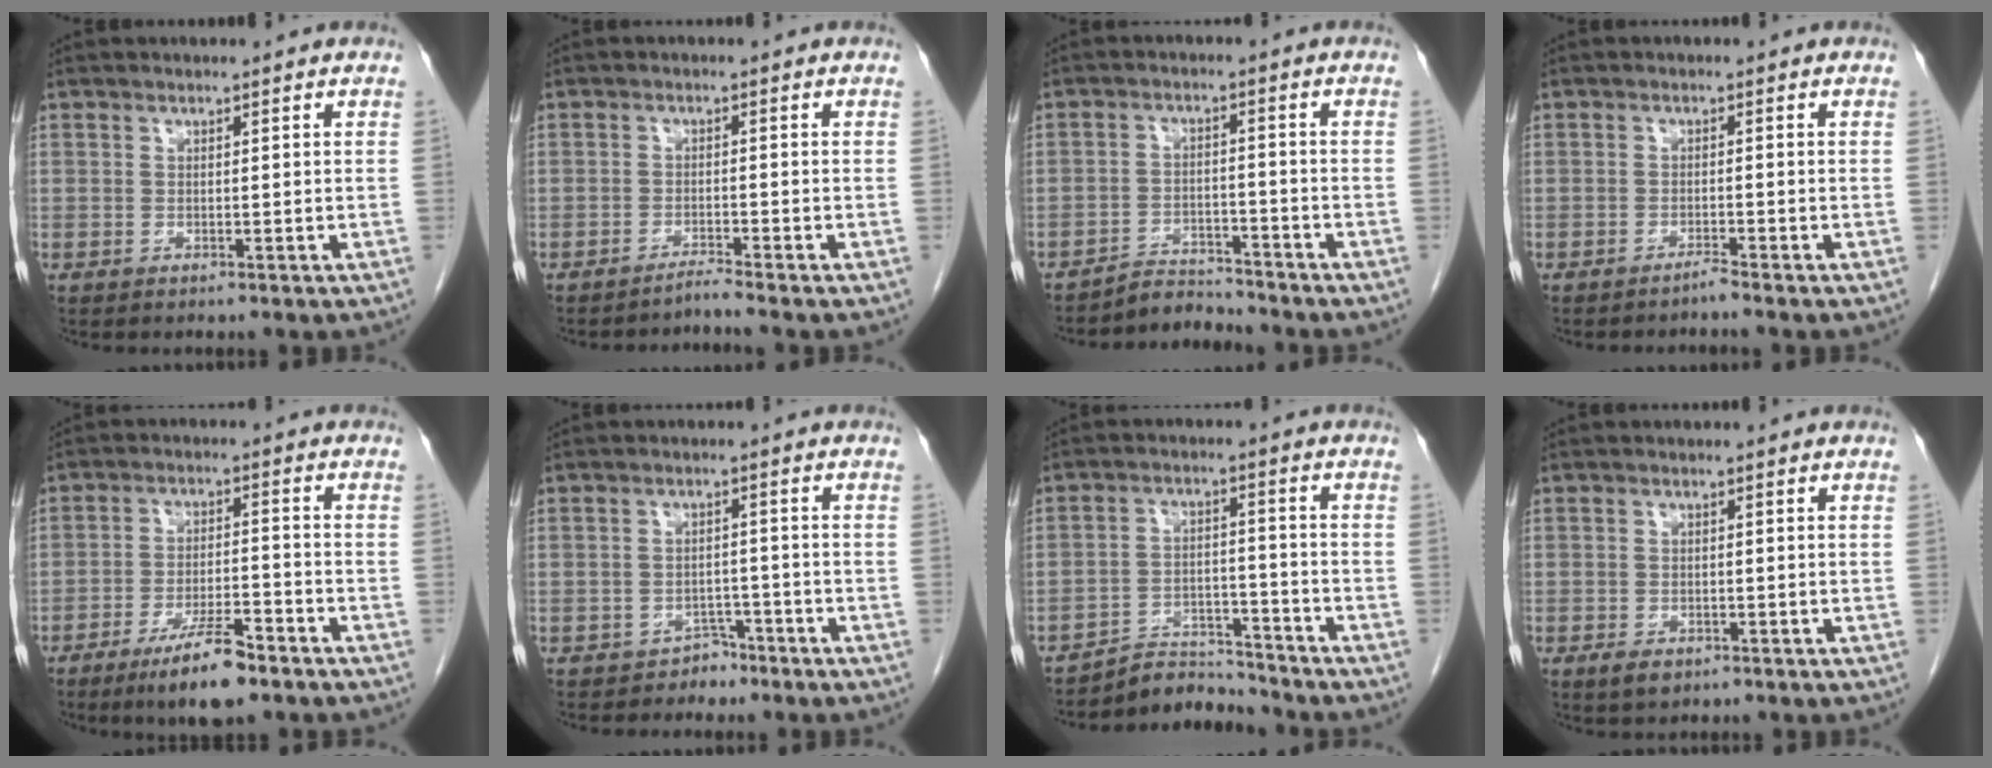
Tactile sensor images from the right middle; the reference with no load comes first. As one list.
[{"total": 1.9, "force": [-1.7, -0.9, -0.1], "torque": [0.007, -0.007, -0.028]}, {"total": 4.2, "force": [-4.1, 0.2, -1.0], "torque": [0.020, -0.001, -0.066]}, {"total": 1.2, "force": [-1.1, -0.3, 0.2], "torque": [0.000, 0.000, -0.018]}, {"total": 8.8, "force": [-6.1, 1.4, 6.2], "torque": [-0.111, -0.013, -0.102]}, {"total": 2.8, "force": [-2.2, 1.7, -0.1], "torque": [-0.001, 0.009, -0.030]}, {"total": 6.3, "force": [-6.2, 0.6, -1.0], "torque": [0.017, 0.016, -0.102]}, {"total": 2.3, "force": [-1.4, 1.3, 1.3], "torque": [-0.028, -0.001, -0.015]}]